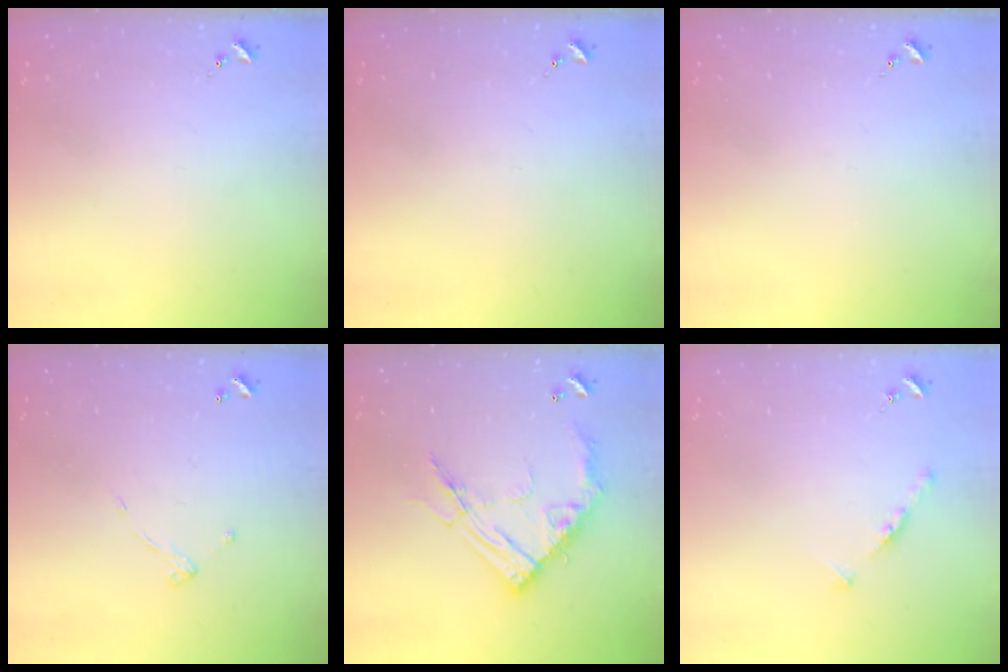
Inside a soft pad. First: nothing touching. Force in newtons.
{"total": 0.0}
{"total": 0.0}
{"total": 4.4, "press": 4.4, "slide": 0.2}
{"total": 17.2, "press": 17.1, "slide": 1.4}
{"total": 4.8, "press": 4.7, "slide": 0.5}